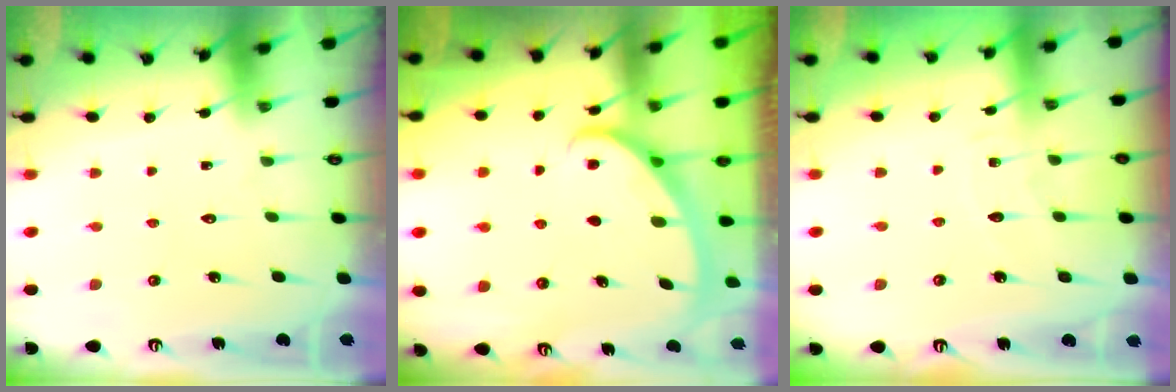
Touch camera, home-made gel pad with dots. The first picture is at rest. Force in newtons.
{"total": 2.8, "press": 2.8, "slide": 0.4}
{"total": 4.3, "press": 4.3, "slide": 0.3}